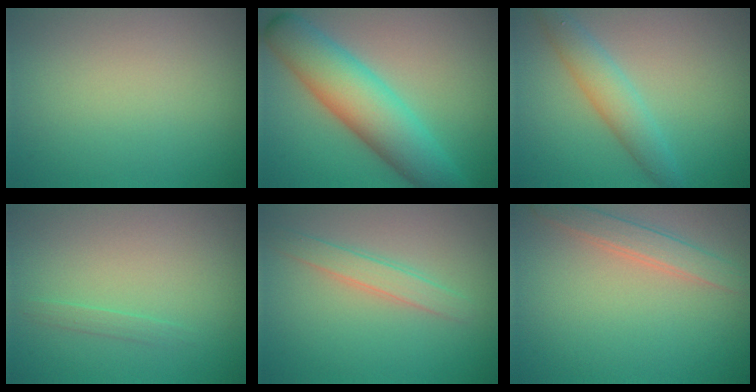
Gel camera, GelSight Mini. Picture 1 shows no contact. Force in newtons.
{"total": 8.0, "press": 8.0, "slide": 0.2}
{"total": 3.0, "press": 3.0, "slide": 0.1}
{"total": 0.7, "press": 0.7, "slide": 0.1}
{"total": 2.0, "press": 2.0, "slide": 0.1}
{"total": 2.4, "press": 2.4, "slide": 0.1}